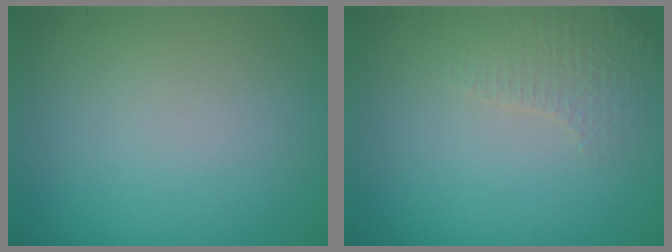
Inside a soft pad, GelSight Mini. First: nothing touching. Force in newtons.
{"total": 2.0, "press": 1.9, "slide": 0.5}